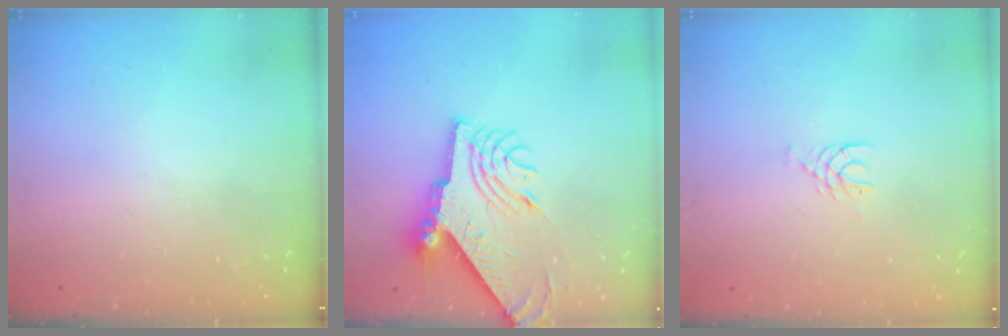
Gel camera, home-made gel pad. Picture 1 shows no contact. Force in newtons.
{"total": 12.3, "press": 12.2, "slide": 1.2}
{"total": 4.7, "press": 4.7, "slide": 0.5}